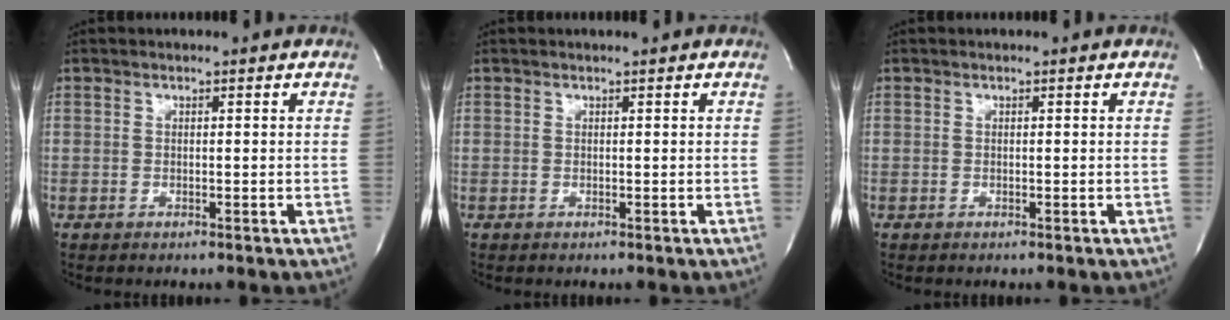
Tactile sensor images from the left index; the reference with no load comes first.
{"total": 0.0}
{"total": 0.0}